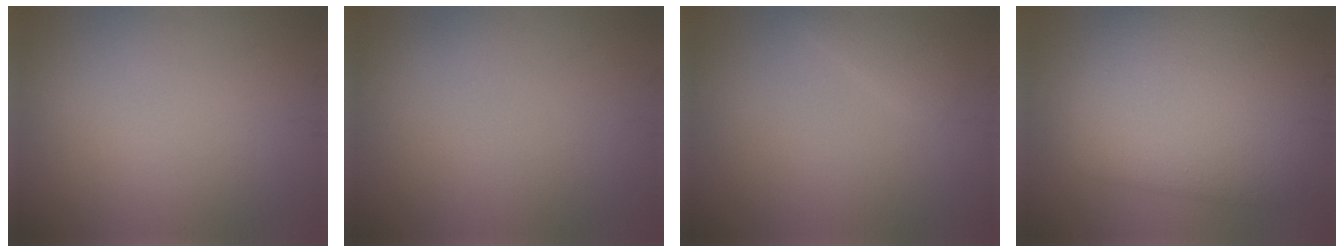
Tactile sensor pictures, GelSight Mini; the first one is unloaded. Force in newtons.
{"total": 0.0}
{"total": 1.4, "press": 1.4, "slide": 0.1}
{"total": 11.6, "press": 11.6, "slide": 0.5}